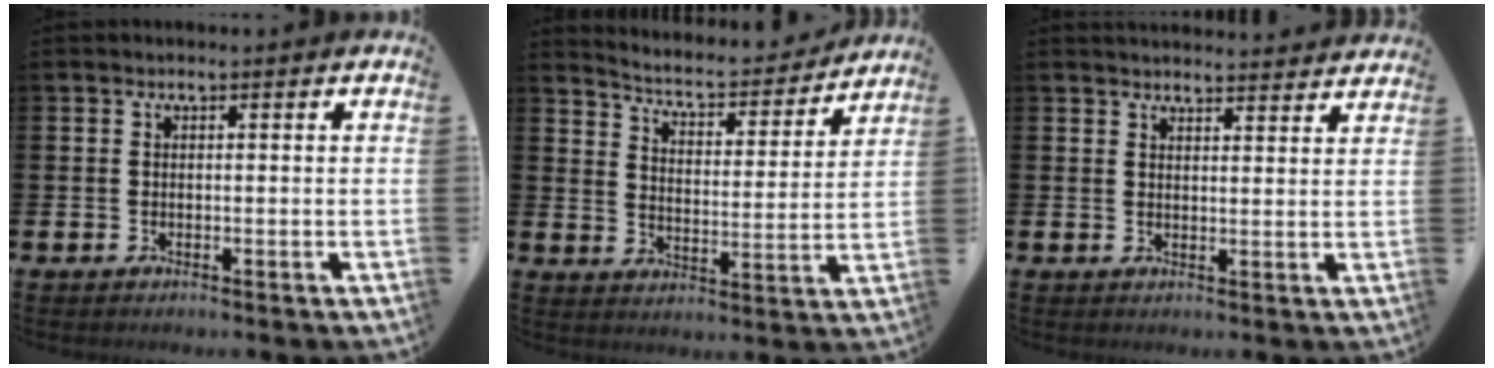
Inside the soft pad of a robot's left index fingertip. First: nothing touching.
{"total": 4.9, "force": [4.6, 1.2, 1.1], "torque": [-0.051, -0.037, 0.072]}
{"total": 3.4, "force": [3.3, 0.2, -0.1], "torque": [0.007, -0.024, 0.058]}